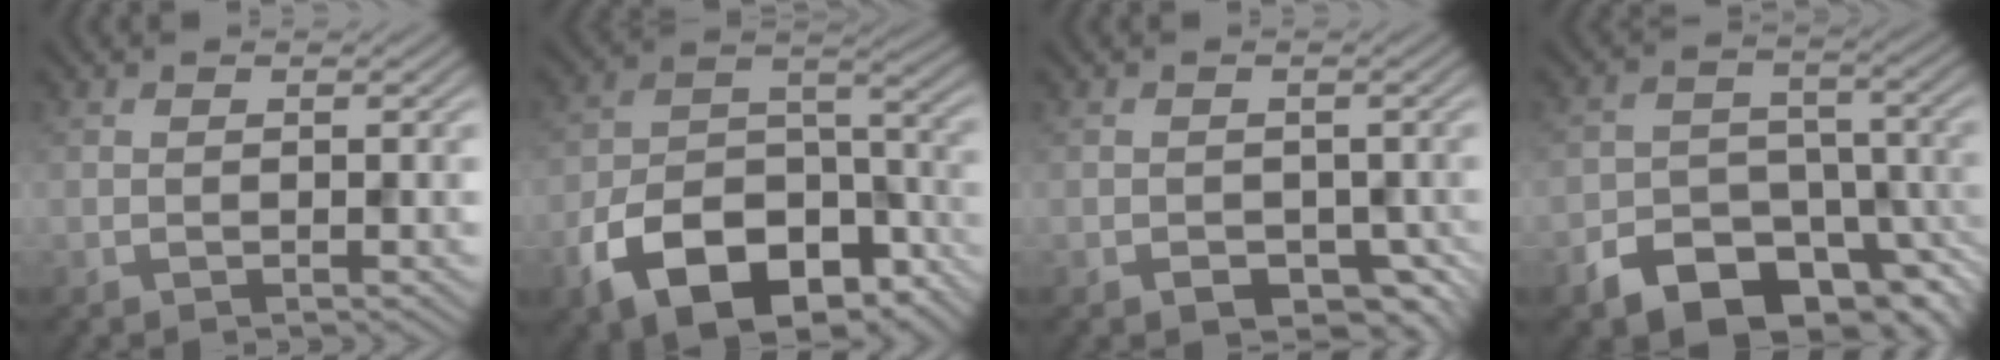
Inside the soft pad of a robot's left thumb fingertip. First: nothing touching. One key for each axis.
{"total": 15.5, "fx": -9.3, "fy": 8.6, "fz": 8.9, "tx": -0.179, "ty": -0.032, "tz": -0.156}
{"total": 3.4, "fx": -1.5, "fy": 2.5, "fz": 1.8, "tx": -0.029, "ty": -0.016, "tz": -0.025}
{"total": 11.2, "fx": -7.4, "fy": 6.5, "fz": 5.3, "tx": -0.093, "ty": -0.013, "tz": -0.122}